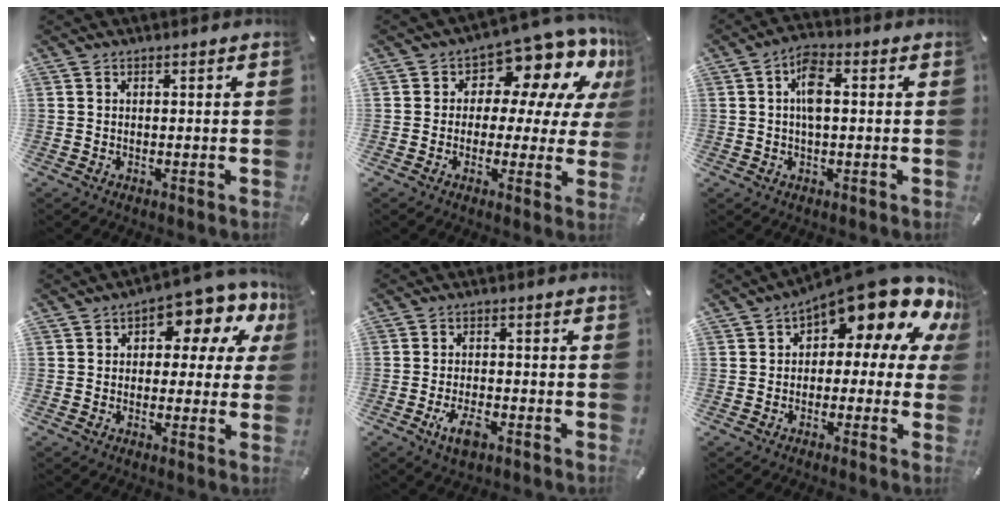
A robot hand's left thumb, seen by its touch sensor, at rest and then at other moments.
{"total": 10.8, "force": [7.0, 6.2, 5.3], "torque": [-0.079, -0.062, 0.123]}
{"total": 6.0, "force": [0.6, 2.9, 5.2], "torque": [-0.092, 0.012, 0.009]}
{"total": 10.3, "force": [5.7, 5.1, 7.0], "torque": [-0.086, -0.044, 0.095]}
{"total": 5.7, "force": [-2.9, 2.7, 4.1], "torque": [-0.089, 0.007, -0.055]}
{"total": 17.1, "force": [10.7, 6.5, 11.7], "torque": [-0.158, -0.090, 0.177]}